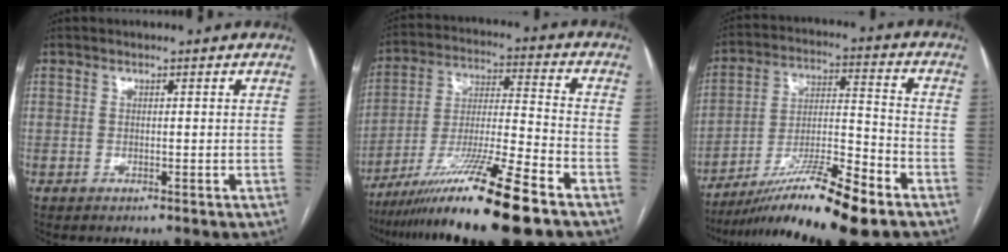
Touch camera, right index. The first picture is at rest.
{"total": 18.4, "force": [-13.0, -0.9, 12.9], "torque": [-0.233, -0.031, -0.231]}
{"total": 16.4, "force": [-11.9, 0.3, 11.3], "torque": [-0.202, -0.017, -0.206]}